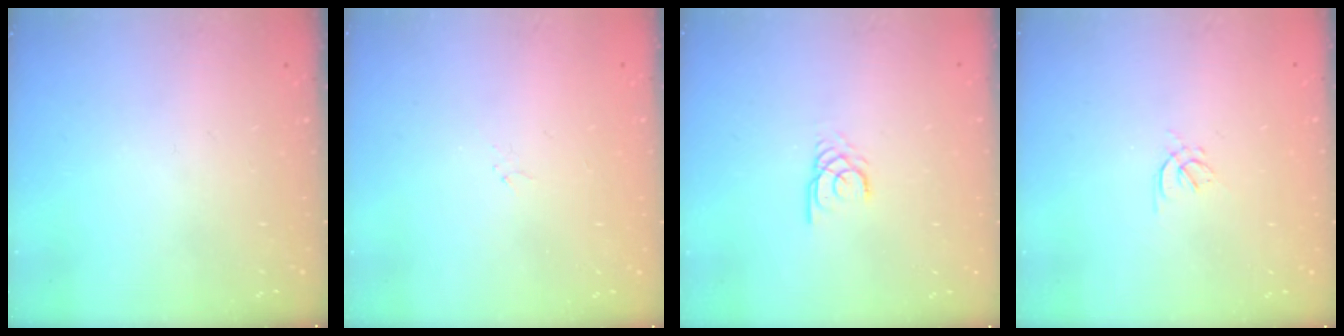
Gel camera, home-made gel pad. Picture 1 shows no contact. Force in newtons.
{"total": 0.9, "press": 0.8, "slide": 0.4}
{"total": 2.1, "press": 2.1, "slide": 0.0}
{"total": 1.5, "press": 1.4, "slide": 0.6}